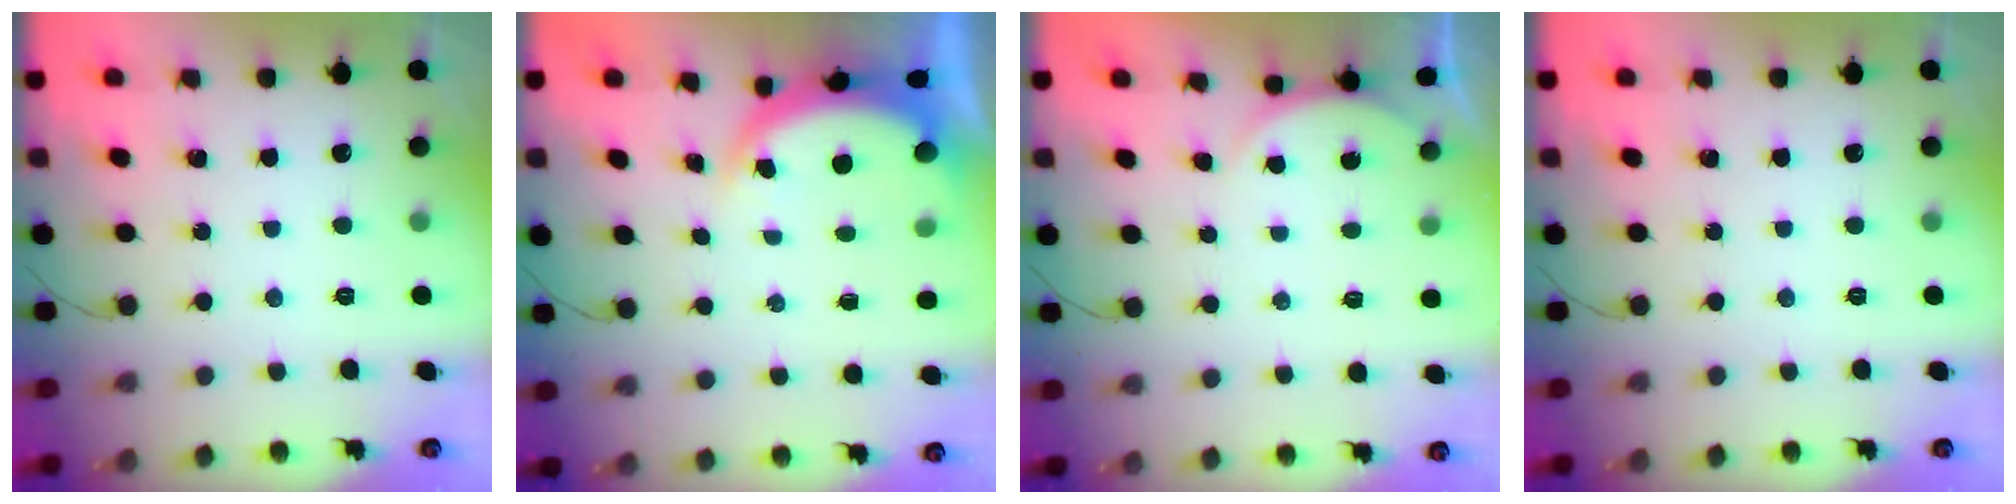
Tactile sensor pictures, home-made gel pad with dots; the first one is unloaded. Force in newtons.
{"total": 4.5, "press": 4.4, "slide": 0.8}
{"total": 2.3, "press": 2.3, "slide": 0.5}
{"total": 0.0}